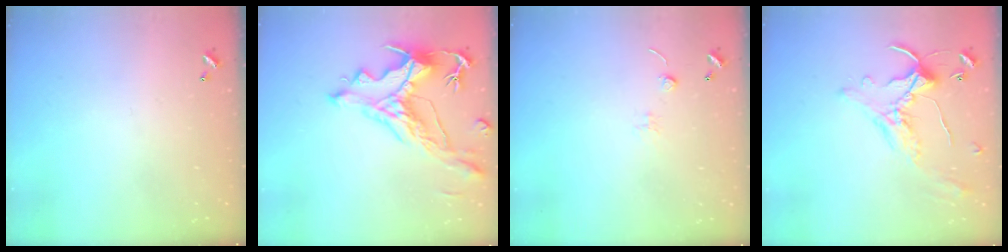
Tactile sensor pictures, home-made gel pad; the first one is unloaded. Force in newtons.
{"total": 7.8, "press": 7.6, "slide": 1.8}
{"total": 0.0}
{"total": 1.0, "press": 0.2, "slide": 1.0}